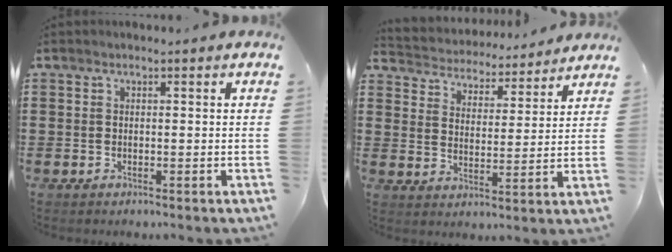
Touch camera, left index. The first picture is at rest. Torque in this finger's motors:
{"motor_torque": [0.39, 0.22, 0.42, 0.07]}